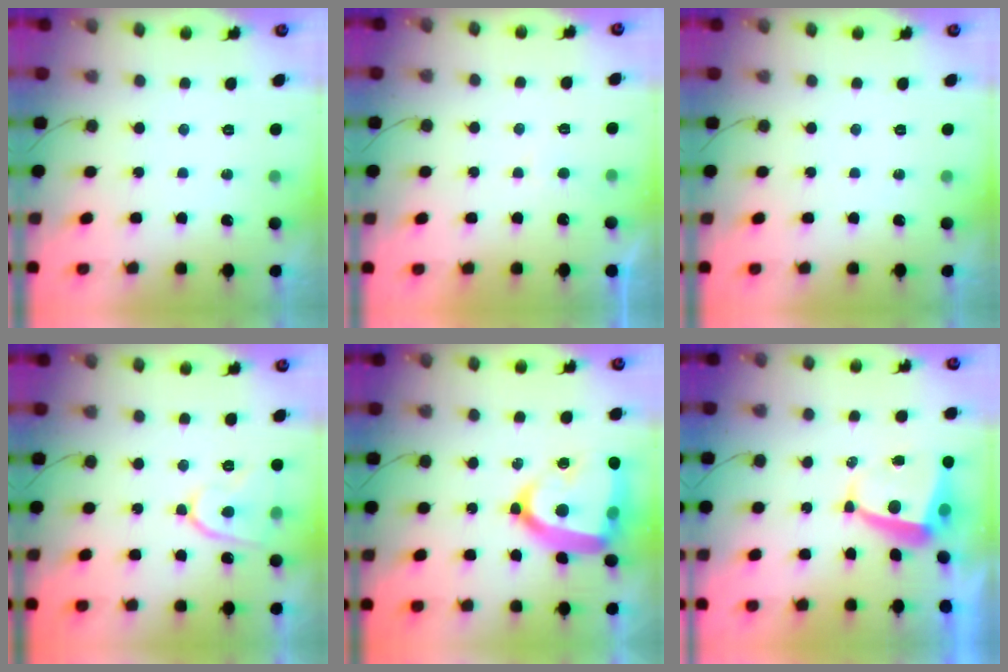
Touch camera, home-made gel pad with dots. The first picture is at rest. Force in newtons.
{"total": 2.5, "press": 2.5, "slide": 0.3}
{"total": 0.0}
{"total": 10.8, "press": 10.7, "slide": 1.4}
{"total": 21.8, "press": 21.7, "slide": 2.0}
{"total": 5.9, "press": 5.9, "slide": 0.8}